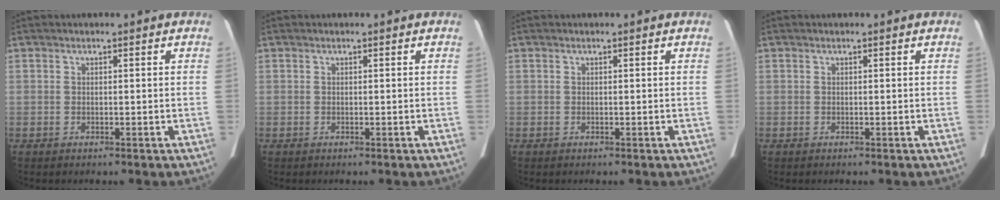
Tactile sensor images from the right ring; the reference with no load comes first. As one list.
[{"total": 0.0}, {"total": 0.0}, {"total": 0.0}]